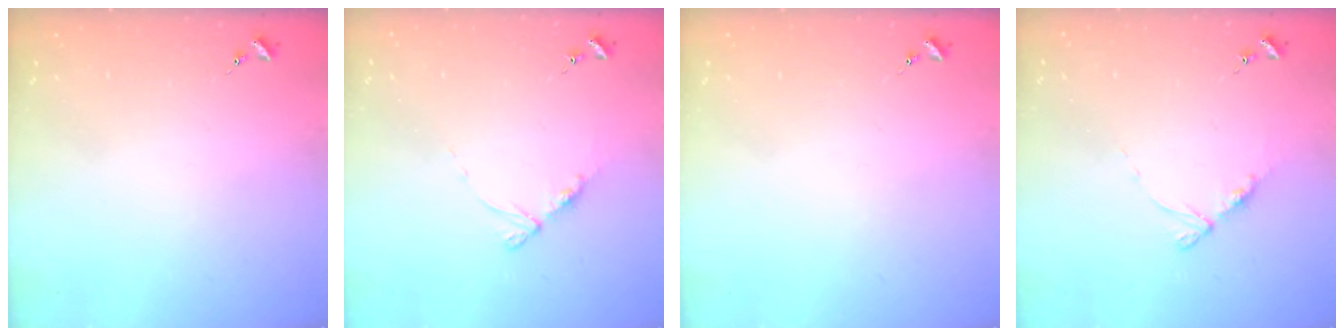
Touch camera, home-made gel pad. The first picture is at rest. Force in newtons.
{"total": 6.9, "press": 6.8, "slide": 0.7}
{"total": 0.0}
{"total": 6.9, "press": 6.8, "slide": 0.7}